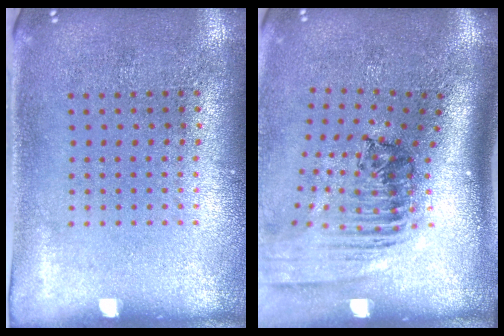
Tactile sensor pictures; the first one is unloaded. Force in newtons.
{"total": 2.5, "press": 1.8, "slide": 1.8}